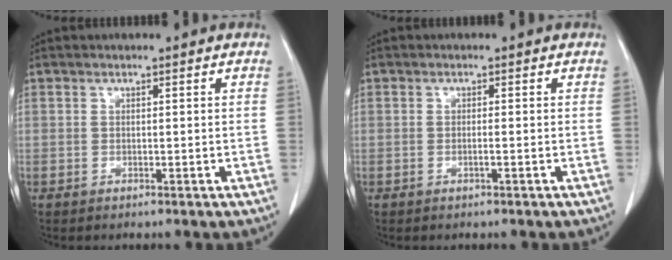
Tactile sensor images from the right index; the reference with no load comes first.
{"total": 0.8, "force": [-0.2, -0.1, 0.7], "torque": [-0.015, -0.001, -0.003]}